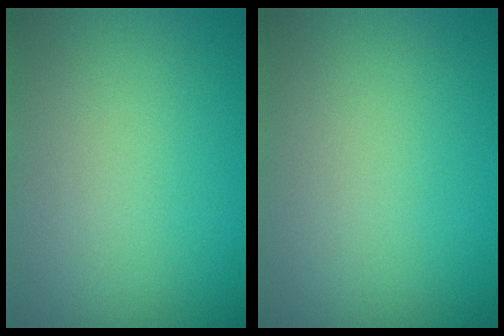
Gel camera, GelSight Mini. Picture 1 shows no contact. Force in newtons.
{"total": 0.0}